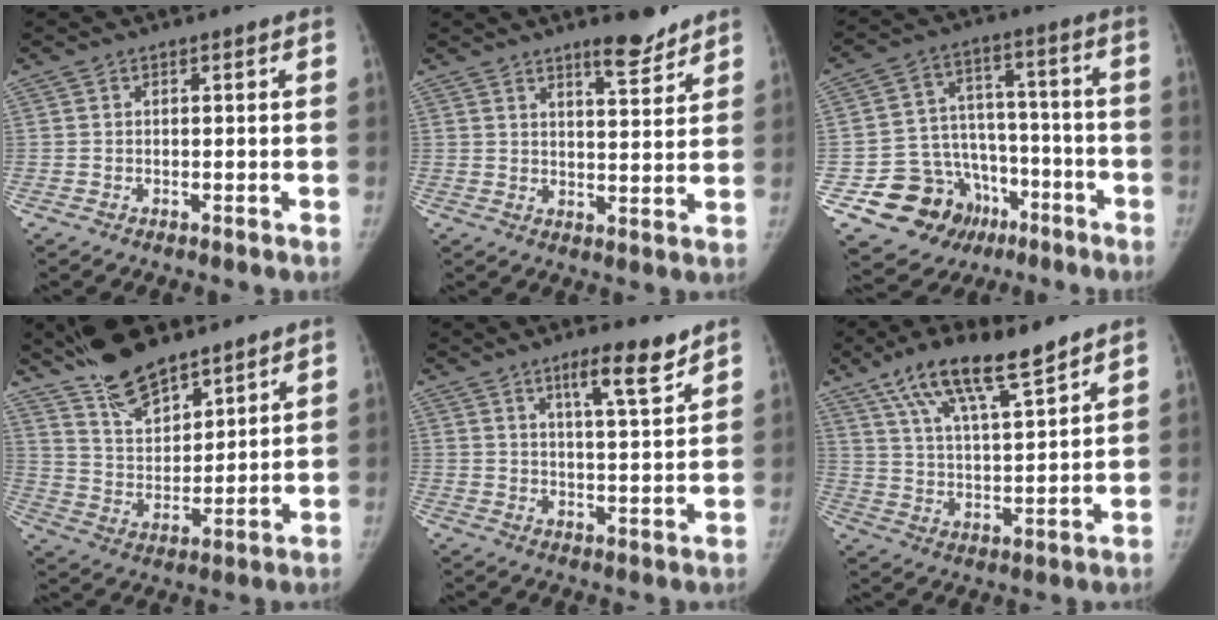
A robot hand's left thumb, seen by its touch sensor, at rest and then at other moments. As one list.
[{"total": 6.7, "force": [5.3, 1.4, 3.8], "torque": [-0.036, -0.041, 0.078]}, {"total": 16.7, "force": [-8.0, 13.6, 5.5], "torque": [-0.050, 0.099, -0.113]}, {"total": 14.3, "force": [11.3, 5.3, 7.1], "torque": [-0.090, -0.063, 0.210]}, {"total": 8.0, "force": [5.5, 1.2, 5.7], "torque": [-0.082, -0.038, 0.088]}, {"total": 14.6, "force": [10.0, 3.4, 10.0], "torque": [-0.162, -0.040, 0.184]}]